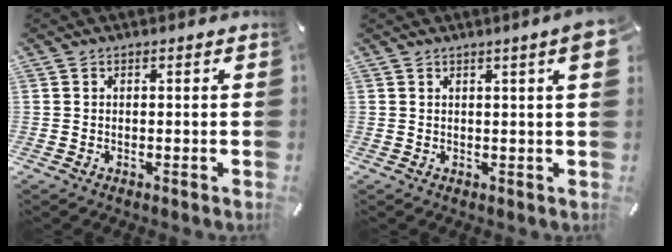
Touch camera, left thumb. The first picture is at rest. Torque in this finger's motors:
{"motor_torque": [2.33, 2.67, 1.48, -1.29, 0.12]}